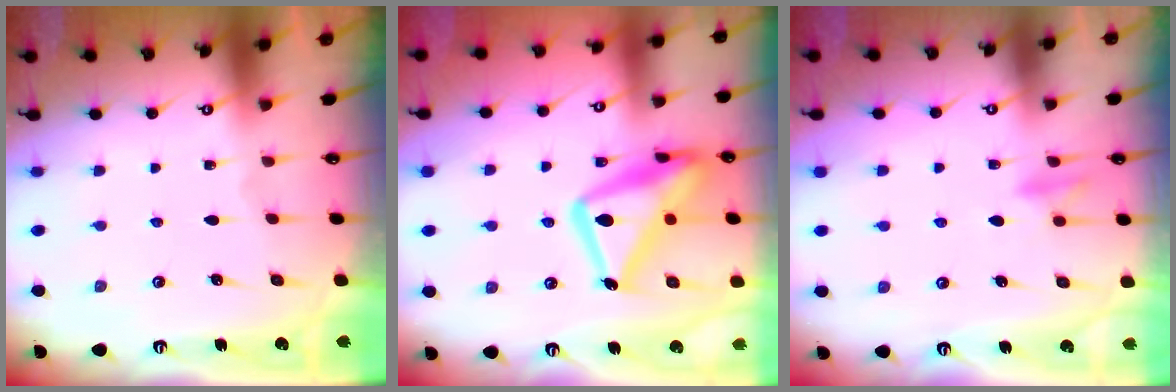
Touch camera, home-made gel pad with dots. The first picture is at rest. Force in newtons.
{"total": 20.4, "press": 20.4, "slide": 1.7}
{"total": 9.3, "press": 9.2, "slide": 1.3}